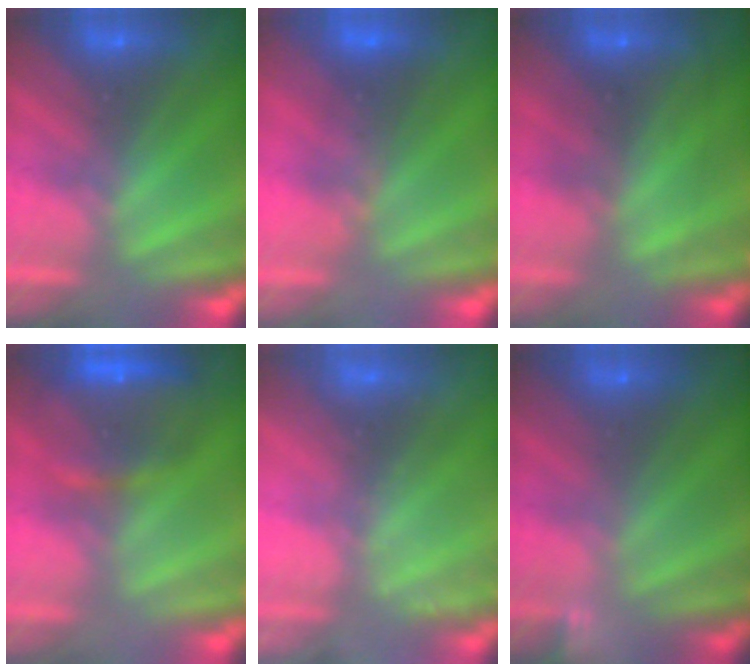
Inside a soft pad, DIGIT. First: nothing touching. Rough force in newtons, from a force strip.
{"total": 2.9}
{"total": 2.2}
{"total": 6.9}
{"total": 2.4}
{"total": 2.1}